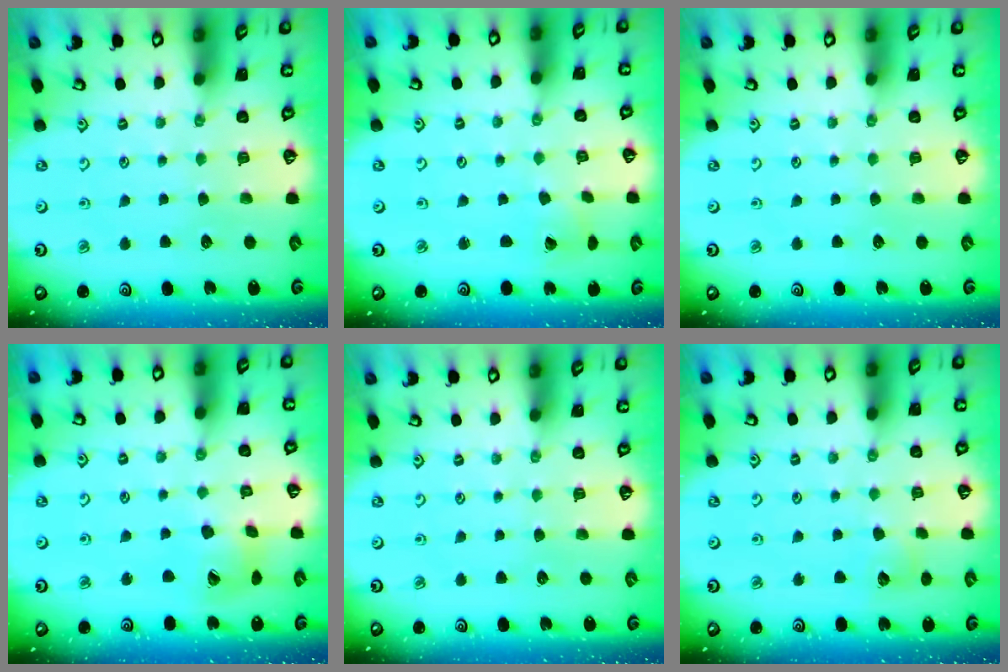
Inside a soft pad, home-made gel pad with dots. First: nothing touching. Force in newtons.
{"total": 2.0, "press": 2.0, "slide": 0.3}
{"total": 0.0}
{"total": 11.9, "press": 11.8, "slide": 1.4}
{"total": 0.0}
{"total": 6.5, "press": 6.5, "slide": 0.6}